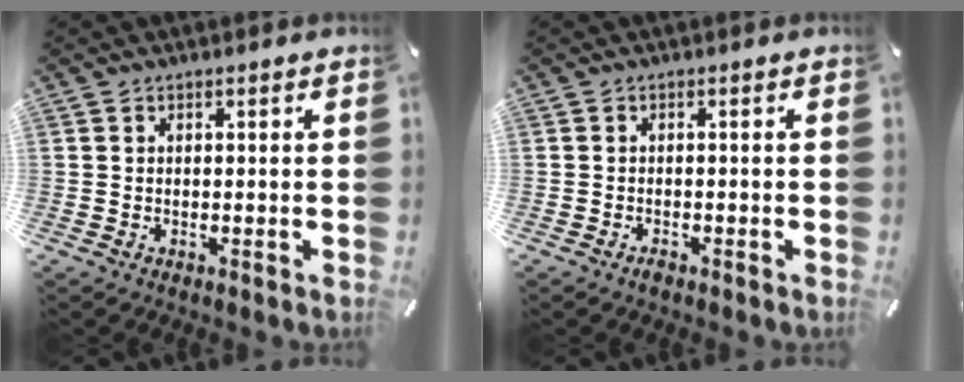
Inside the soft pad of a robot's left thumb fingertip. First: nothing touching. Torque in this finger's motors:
{"motor_torque": [-0.13, 0.28, -0.10, 0.08, 0.03]}